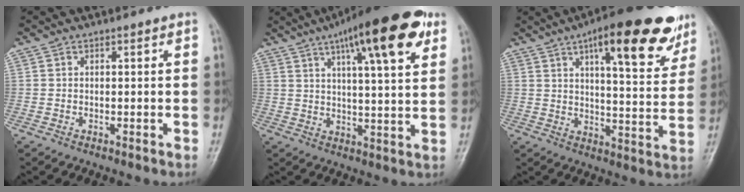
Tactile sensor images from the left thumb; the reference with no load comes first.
{"total": 18.1, "force": [9.5, 4.4, 14.8], "torque": [-0.201, -0.017, 0.138]}
{"total": 19.8, "force": [11.4, 5.9, 15.1], "torque": [-0.175, -0.038, 0.160]}